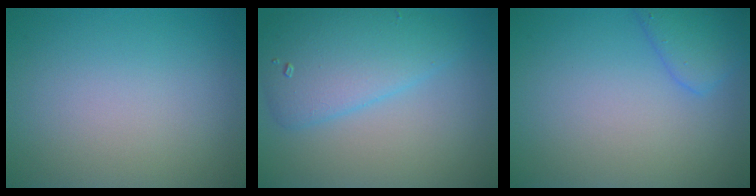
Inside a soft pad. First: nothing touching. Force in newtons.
{"total": 5.1, "press": 5.1, "slide": 0.2}
{"total": 2.7, "press": 2.7, "slide": 0.2}